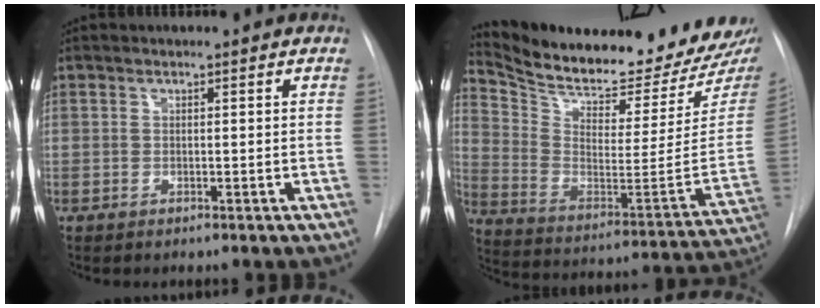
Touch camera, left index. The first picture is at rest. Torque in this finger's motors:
{"motor_torque": [0.08, -0.64, 0.16, 0.05]}